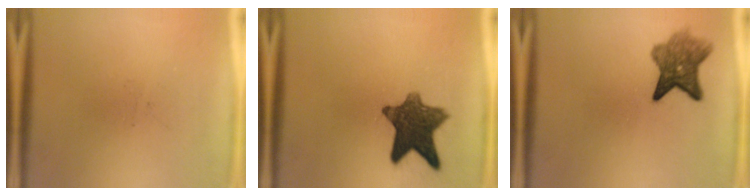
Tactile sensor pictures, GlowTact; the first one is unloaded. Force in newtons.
{"total": 10.7}
{"total": 6.8}